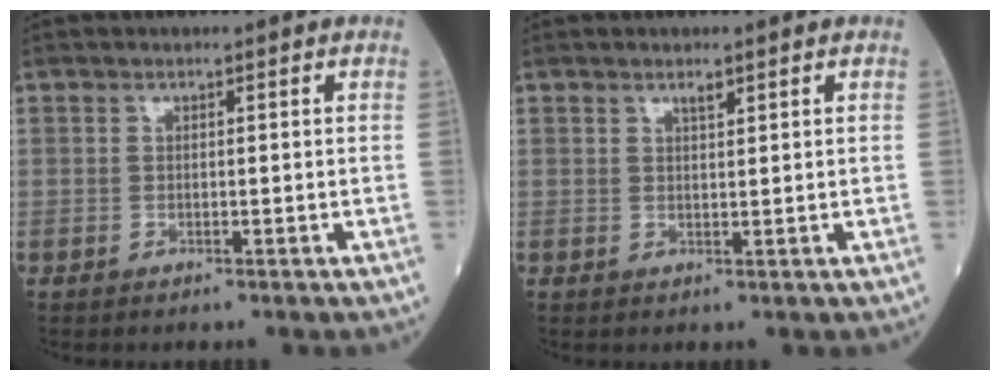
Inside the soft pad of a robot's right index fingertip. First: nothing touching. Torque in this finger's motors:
{"motor_torque": [-0.01, 0.01, -0.01, 0.00]}